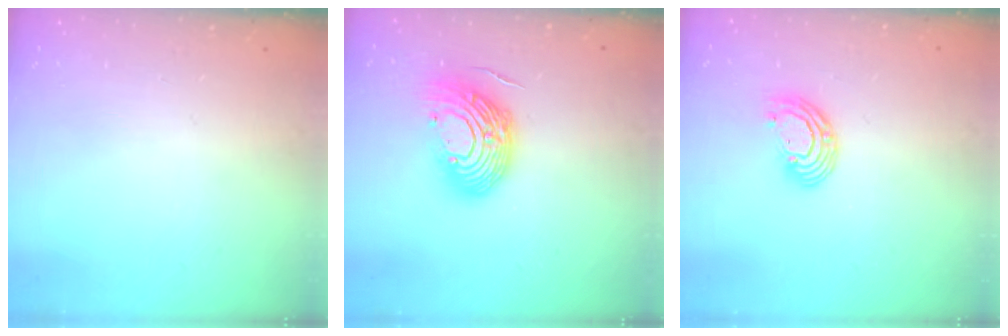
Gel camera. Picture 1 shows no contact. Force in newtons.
{"total": 15.1, "press": 15.0, "slide": 1.9}
{"total": 8.4, "press": 8.3, "slide": 1.4}